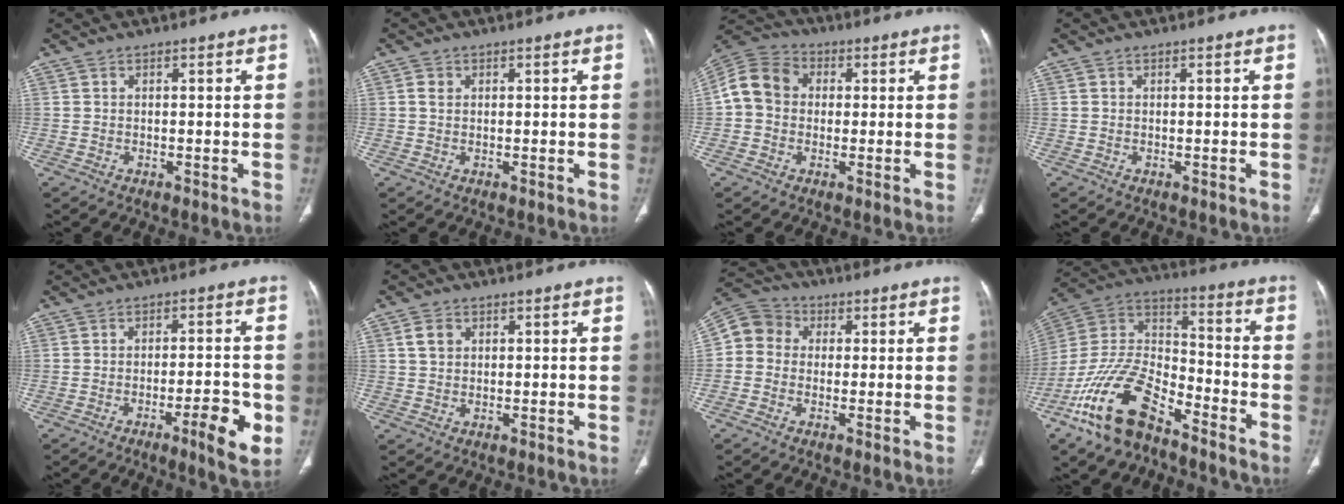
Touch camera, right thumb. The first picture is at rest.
{"total": 1.5, "force": [0.4, 1.3, 0.7], "torque": [-0.009, 0.001, 0.008]}
{"total": 10.6, "force": [0.7, 9.0, 5.5], "torque": [-0.096, 0.029, 0.000]}
{"total": 0.0}
{"total": 8.1, "force": [-3.1, 1.3, 7.3], "torque": [-0.102, 0.009, -0.042]}
{"total": 3.1, "force": [1.1, 2.5, 1.6], "torque": [-0.020, 0.002, 0.024]}
{"total": 7.3, "force": [0.5, 6.6, 3.2], "torque": [-0.046, 0.023, -0.006]}
{"total": 18.4, "force": [-11.9, 8.2, 11.4], "torque": [-0.211, 0.072, -0.224]}